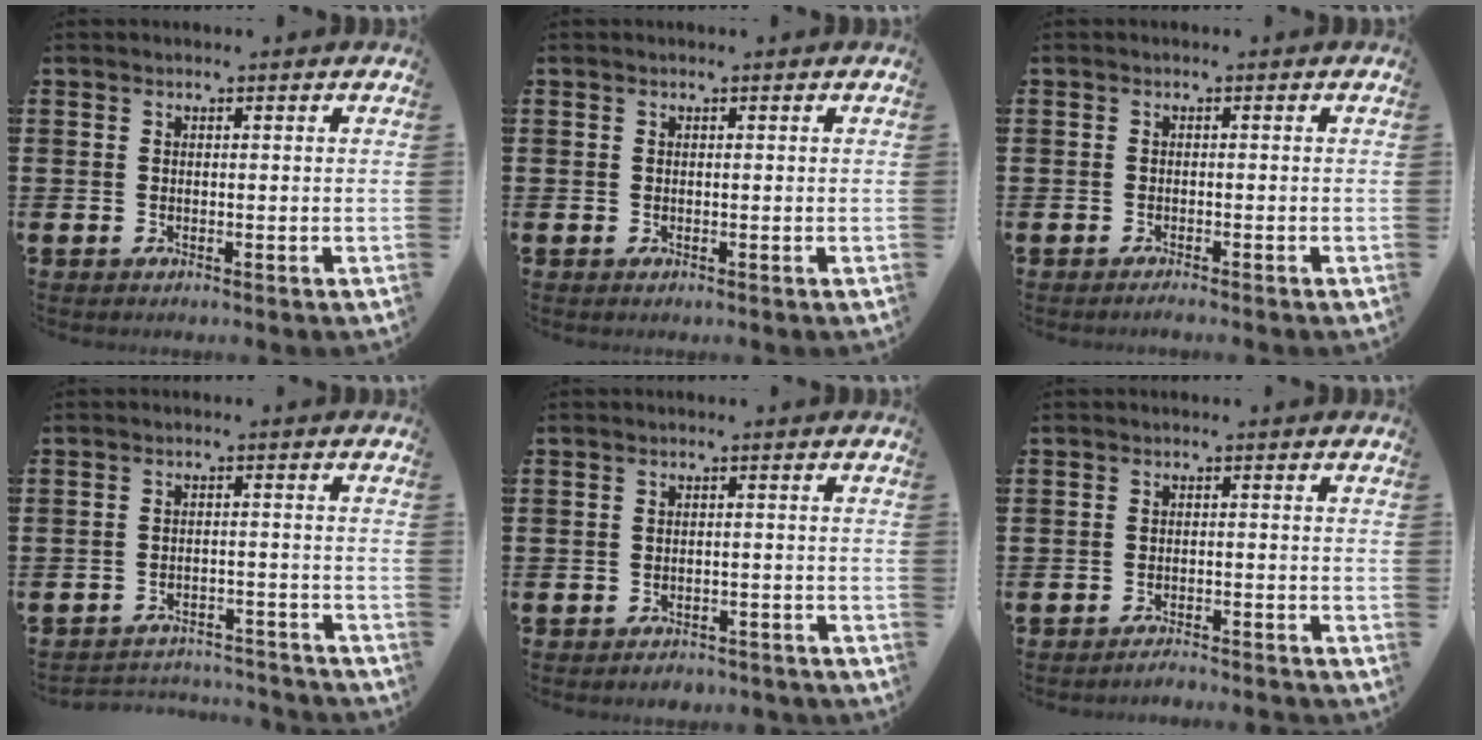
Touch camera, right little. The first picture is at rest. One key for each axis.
{"total": 0.0}
{"total": 0.7, "fx": -0.6, "fy": 0.0, "fz": 0.4, "tx": -0.006, "ty": -0.004, "tz": -0.012}
{"total": 3.1, "fx": -3.1, "fy": 0.2, "fz": 0.0, "tx": -0.006, "ty": 0.004, "tz": -0.068}
{"total": 1.6, "fx": -1.6, "fy": 0.2, "fz": 0.1, "tx": -0.006, "ty": 0.003, "tz": -0.034}
{"total": 1.8, "fx": -1.8, "fy": -0.1, "fz": 0.2, "tx": -0.005, "ty": 0.003, "tz": -0.036}